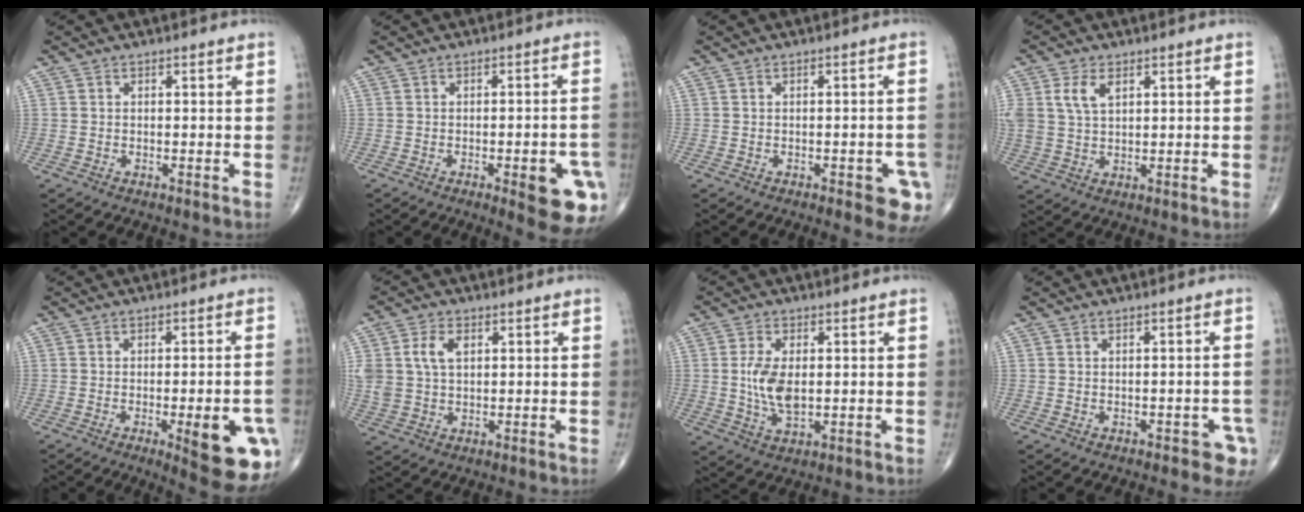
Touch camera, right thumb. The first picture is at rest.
{"total": 11.1, "force": [-4.1, 3.2, 9.8], "torque": [-0.101, 0.007, -0.042]}
{"total": 6.6, "force": [-2.9, 2.4, 5.4], "torque": [-0.046, 0.004, -0.033]}
{"total": 5.9, "force": [2.4, 3.4, 4.2], "torque": [-0.088, -0.002, 0.052]}
{"total": 14.2, "force": [-4.5, 3.9, 12.9], "torque": [-0.122, 0.005, -0.042]}
{"total": 7.4, "force": [2.1, 4.8, 5.2], "torque": [-0.109, 0.002, 0.046]}
{"total": 7.4, "force": [0.4, 3.9, 6.3], "torque": [-0.128, -0.009, 0.010]}
{"total": 3.9, "force": [-1.6, 2.1, 2.9], "torque": [-0.015, 0.007, -0.017]}